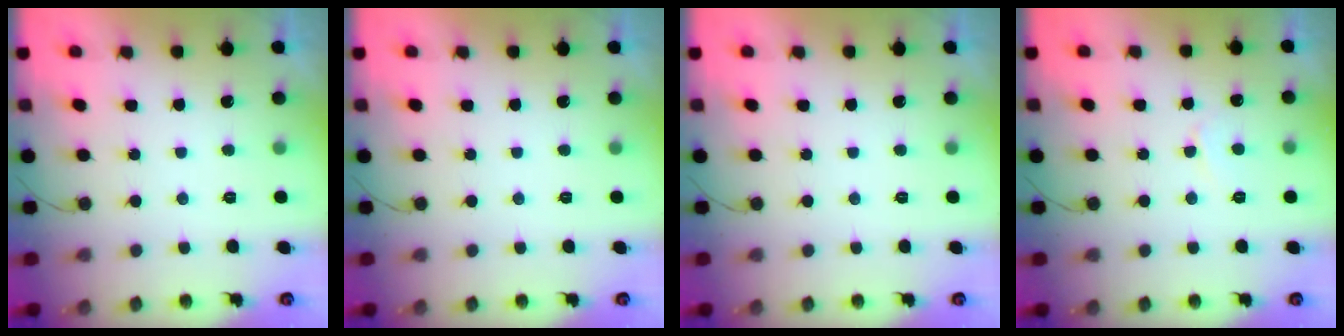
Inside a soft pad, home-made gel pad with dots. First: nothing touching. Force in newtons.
{"total": 0.0}
{"total": 0.0}
{"total": 3.7, "press": 3.7, "slide": 0.3}